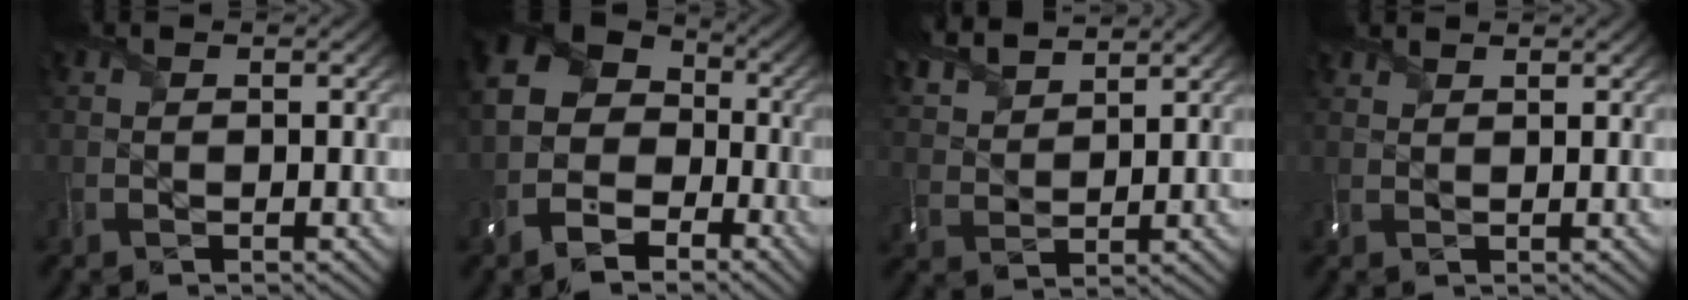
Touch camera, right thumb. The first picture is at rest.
{"total": 10.6, "force": [-4.3, 7.7, 5.8], "torque": [-0.127, -0.029, -0.088]}
{"total": 7.3, "force": [6.2, 2.1, 3.2], "torque": [-0.092, 0.016, 0.119]}
{"total": 1.5, "force": [1.4, 0.3, 0.5], "torque": [-0.021, 0.005, 0.031]}